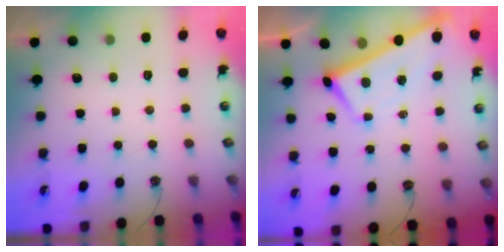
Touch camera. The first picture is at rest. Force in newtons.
{"total": 2.1, "press": 2.1, "slide": 0.3}